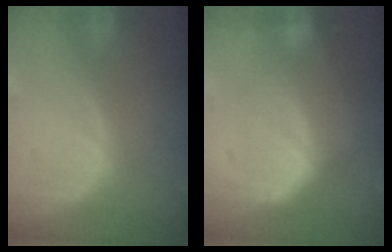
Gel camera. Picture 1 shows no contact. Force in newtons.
{"total": 7.1, "press": 6.2, "slide": 3.5}